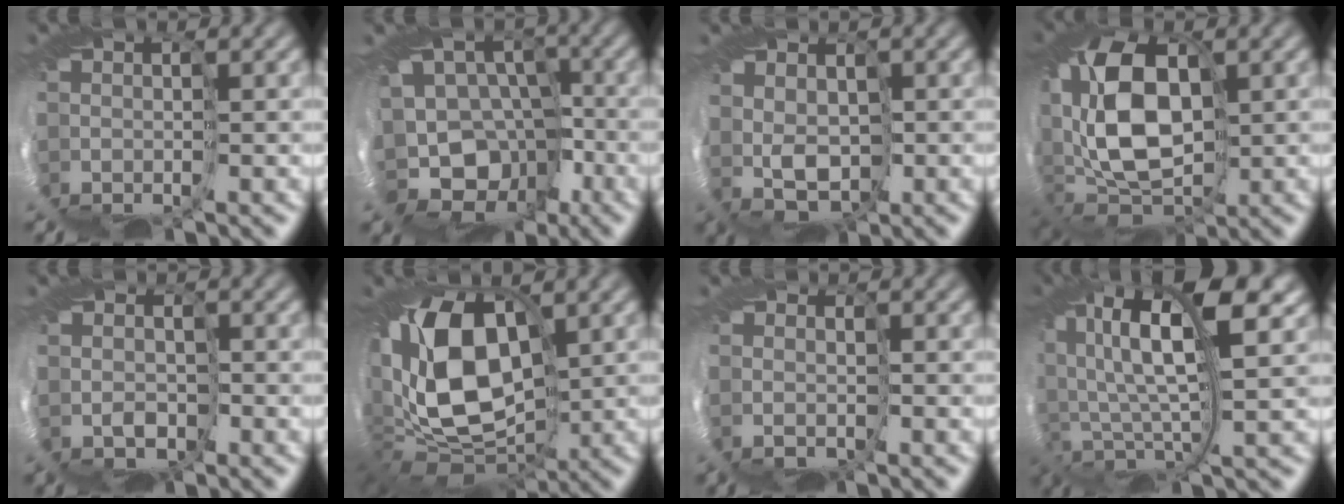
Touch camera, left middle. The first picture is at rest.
{"total": 11.7, "force": [-5.7, 9.0, 4.8], "torque": [-0.083, -0.017, -0.083]}
{"total": 2.1, "force": [1.8, 0.9, 0.7], "torque": [-0.024, 0.006, 0.027]}
{"total": 10.3, "force": [3.0, 5.9, 8.0], "torque": [-0.163, 0.001, 0.045]}
{"total": 1.9, "force": [1.7, 0.2, -0.9], "torque": [0.007, -0.003, 0.026]}
{"total": 12.6, "force": [2.1, 7.5, 9.9], "torque": [-0.188, -0.016, 0.036]}
{"total": 2.0, "force": [1.9, -0.1, -0.6], "torque": [0.014, 0.000, 0.035]}
{"total": 11.6, "force": [6.6, 2.7, 9.2], "torque": [-0.198, 0.013, 0.113]}